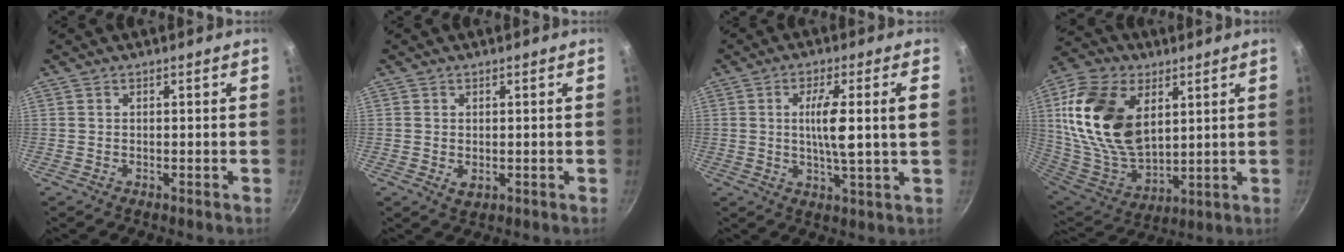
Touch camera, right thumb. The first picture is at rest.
{"total": 1.8, "force": [0.1, 1.2, 1.2], "torque": [-0.021, -0.004, 0.004]}
{"total": 9.9, "force": [1.0, 1.0, 9.8], "torque": [-0.171, -0.002, 0.017]}
{"total": 21.8, "force": [6.5, 13.4, 15.9], "torque": [-0.289, -0.026, 0.131]}